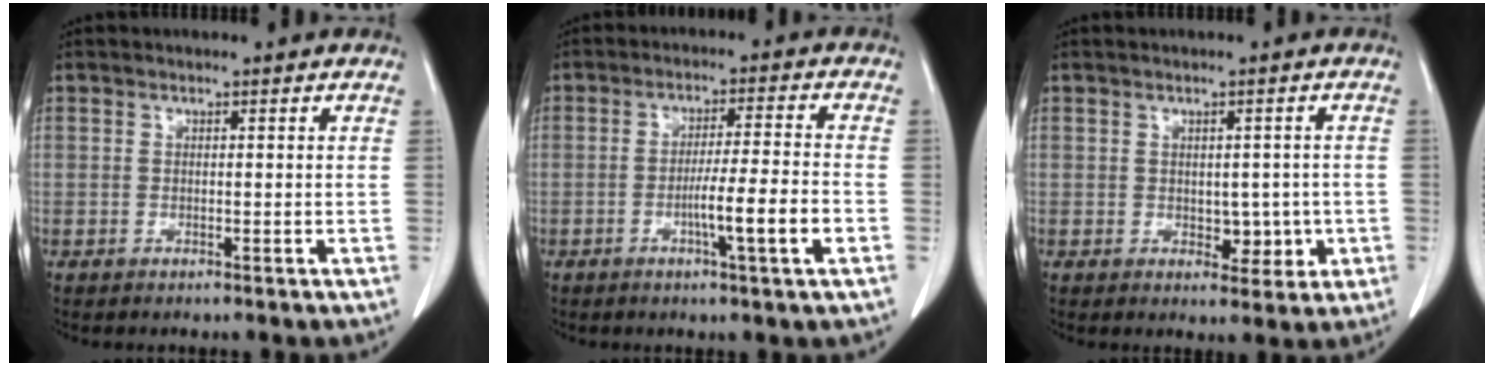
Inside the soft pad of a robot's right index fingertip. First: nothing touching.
{"total": 7.9, "force": [-2.7, -0.5, 7.4], "torque": [-0.118, -0.006, -0.047]}
{"total": 4.4, "force": [-0.7, 2.8, 3.3], "torque": [-0.033, 0.007, 0.001]}